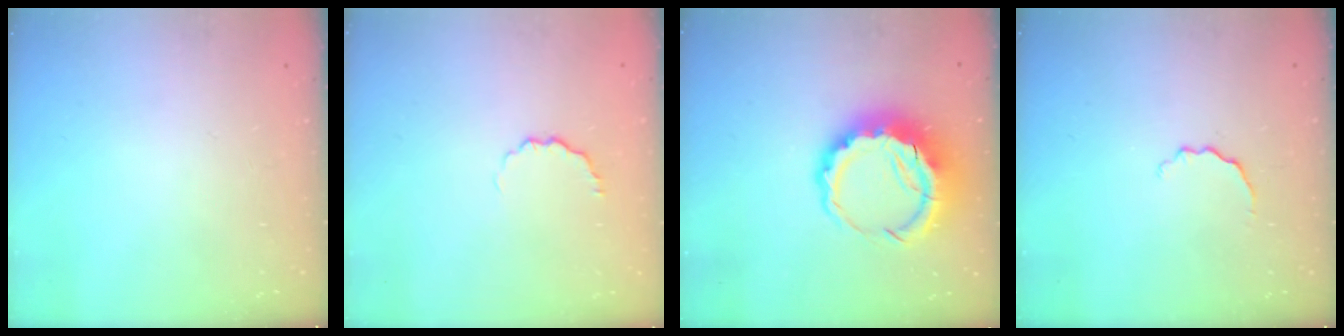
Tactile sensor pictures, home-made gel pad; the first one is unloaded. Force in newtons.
{"total": 4.2, "press": 4.0, "slide": 1.1}
{"total": 10.7, "press": 10.4, "slide": 2.6}
{"total": 2.9, "press": 2.8, "slide": 0.8}